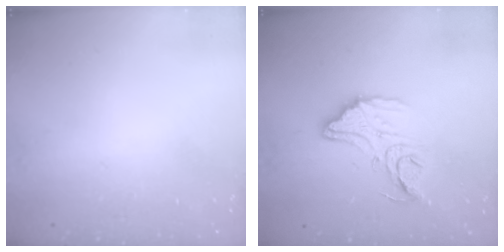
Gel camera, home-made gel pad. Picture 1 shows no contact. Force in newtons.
{"total": 13.5, "press": 13.4, "slide": 1.0}